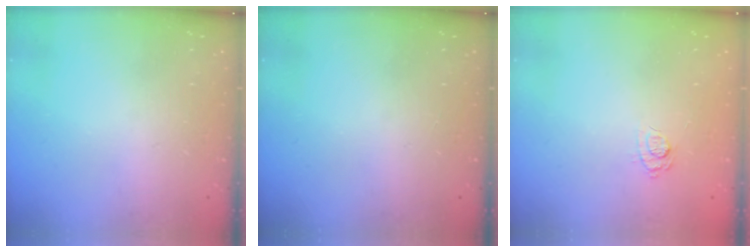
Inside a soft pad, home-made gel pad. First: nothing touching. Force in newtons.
{"total": 0.0}
{"total": 8.1, "press": 7.9, "slide": 1.4}